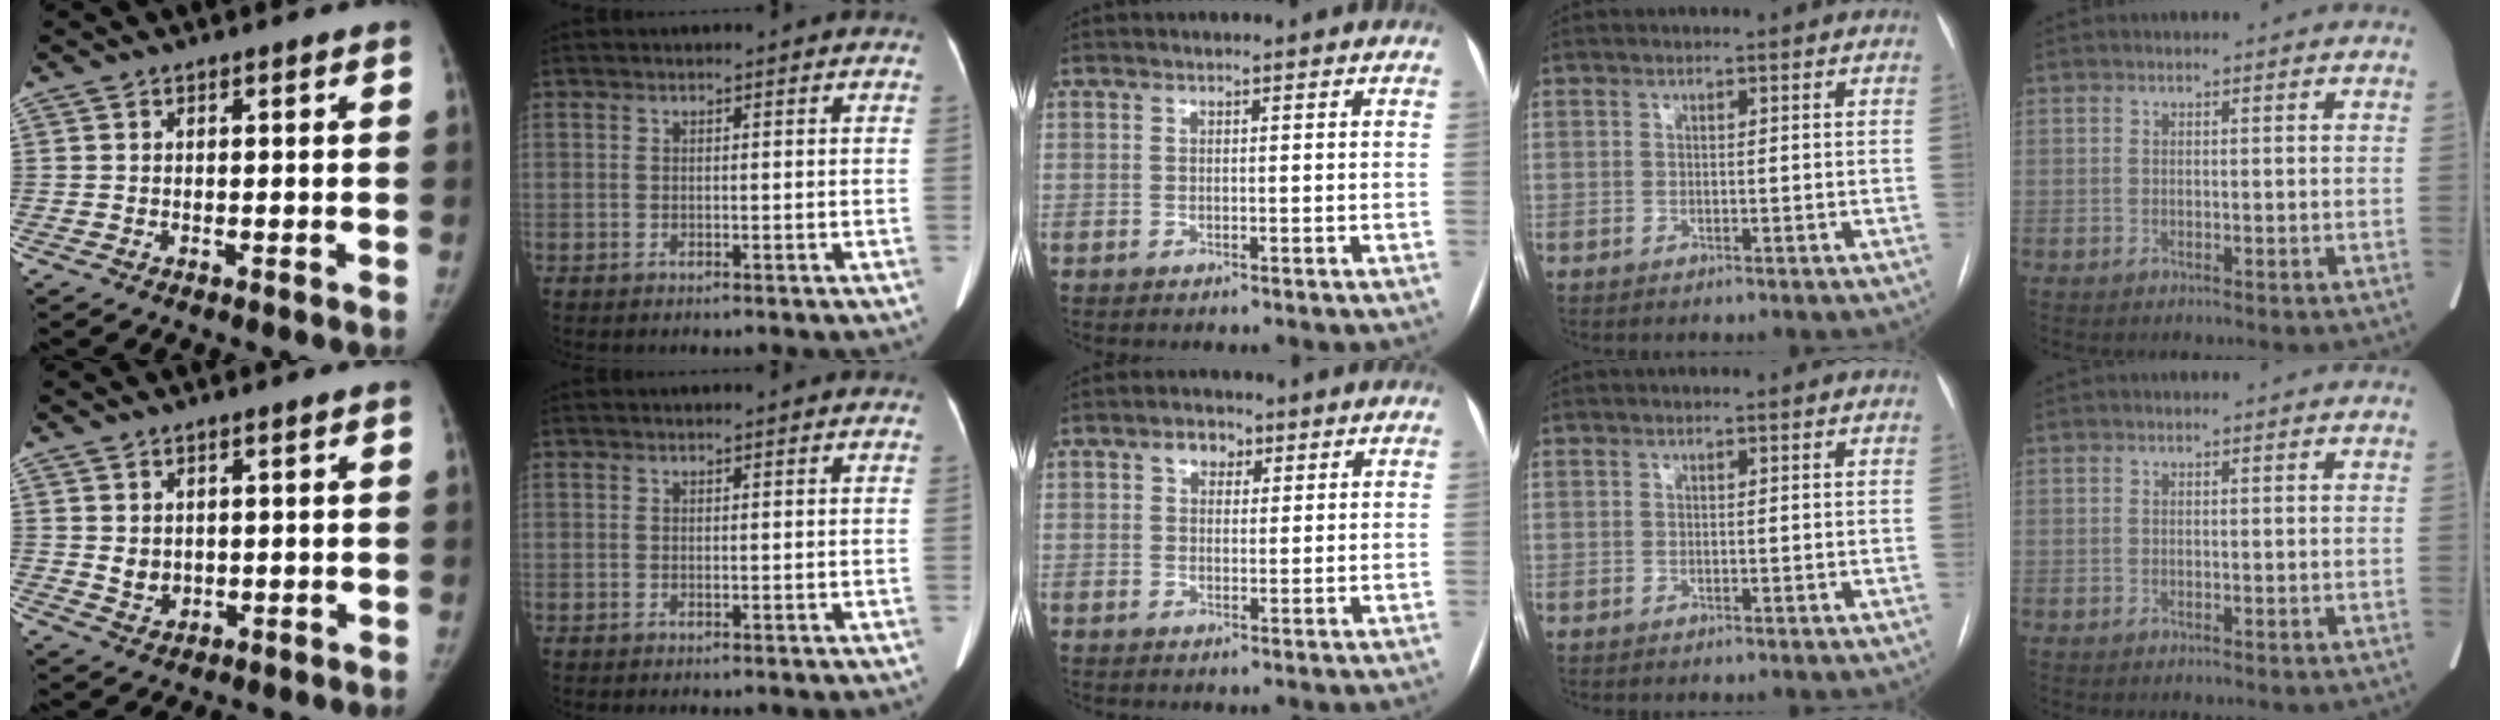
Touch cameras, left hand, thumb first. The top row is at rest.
{"thumb": {"total": 3.2, "force": [1.0, 2.4, 1.9], "torque": [-0.022, -0.013, 0.028]}, "middle": {"total": 3.2, "force": [1.6, 2.2, 1.7], "torque": [-0.028, 0.014, 0.025]}}